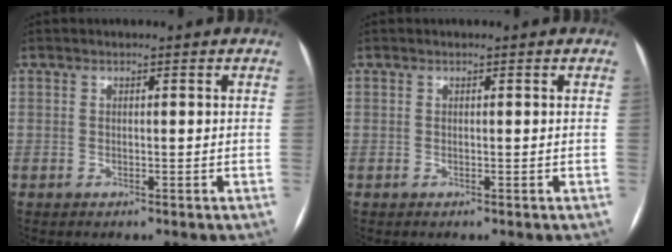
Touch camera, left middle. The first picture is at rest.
{"total": 0.0}